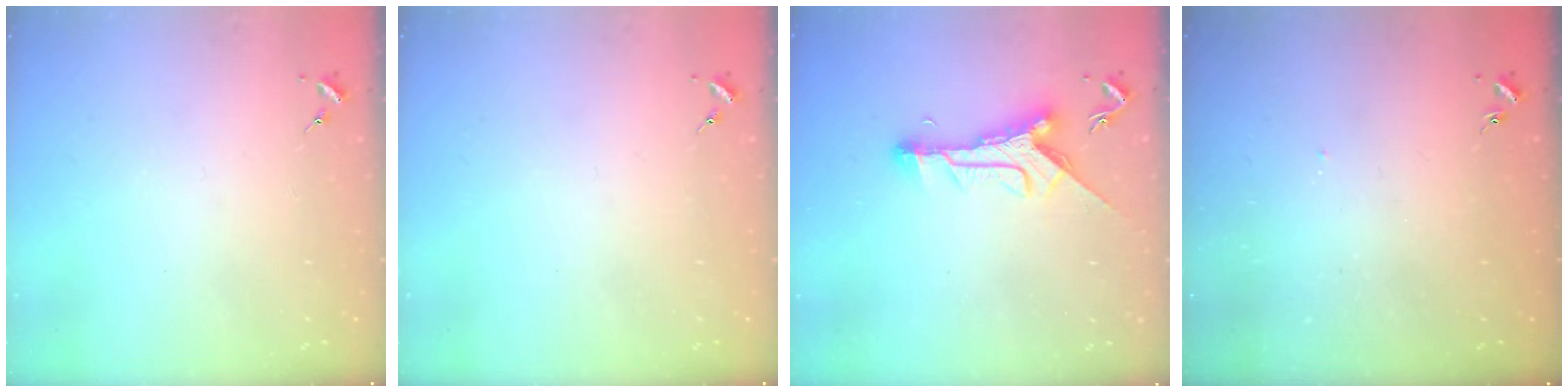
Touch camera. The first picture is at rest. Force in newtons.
{"total": 0.0}
{"total": 10.8, "press": 10.8, "slide": 0.6}
{"total": 2.7, "press": 2.7, "slide": 0.1}